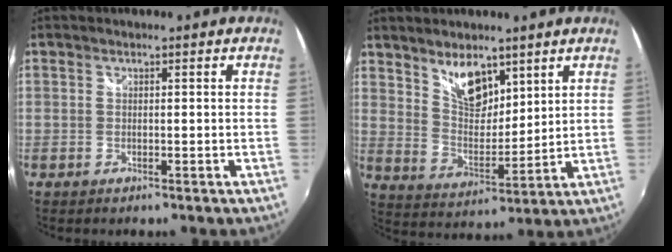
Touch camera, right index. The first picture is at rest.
{"total": 9.1, "force": [6.1, 4.4, 5.0], "torque": [-0.079, 0.003, 0.120]}